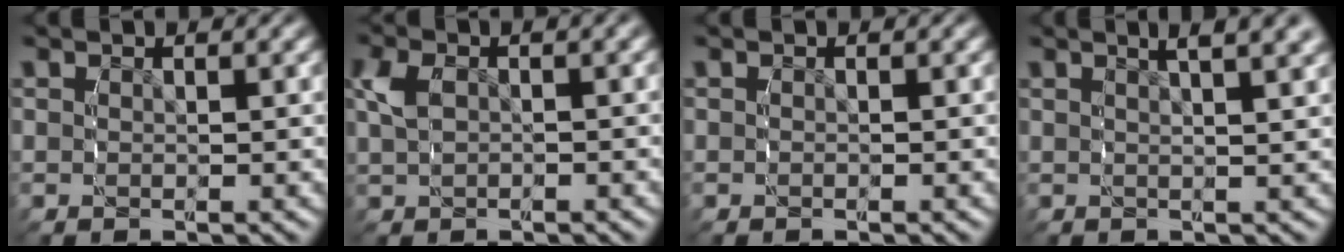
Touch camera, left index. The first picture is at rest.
{"total": 2.4, "force": [-0.7, 1.5, 1.7], "torque": [-0.050, 0.002, -0.008]}
{"total": 0.0}
{"total": 3.7, "force": [2.3, 0.8, 2.8], "torque": [-0.043, 0.009, 0.033]}